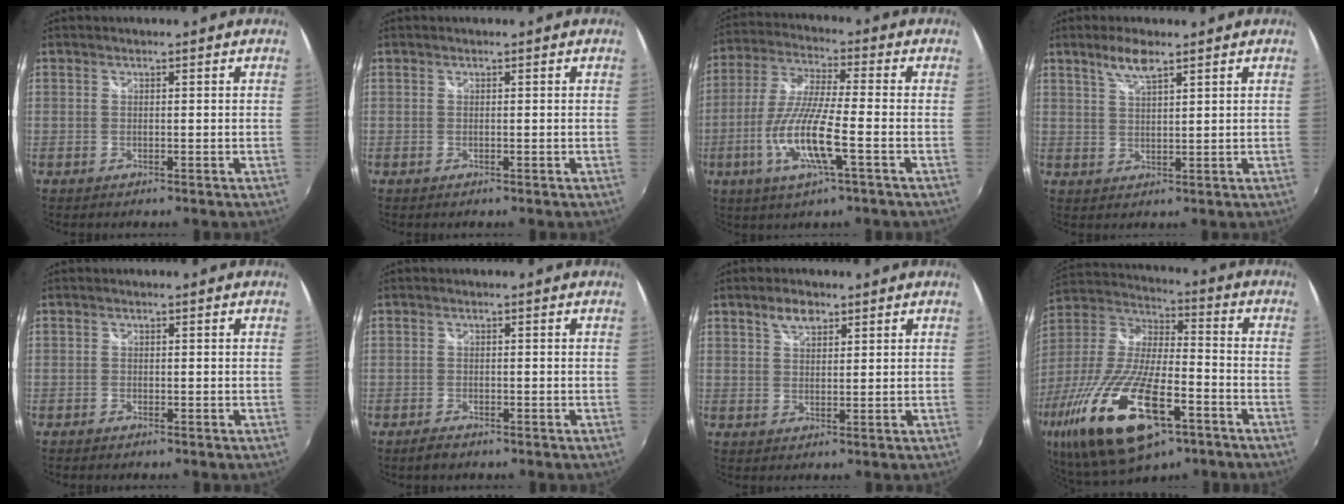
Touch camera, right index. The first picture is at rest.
{"total": 0.0}
{"total": 12.9, "force": [-4.3, 1.7, 12.0], "torque": [-0.251, -0.012, -0.084]}
{"total": 4.5, "force": [3.1, 1.0, 3.1], "torque": [-0.059, 0.005, 0.060]}
{"total": 0.7, "force": [-0.6, 0.3, 0.2], "torque": [-0.006, -0.002, -0.014]}
{"total": 2.1, "force": [-1.6, 0.8, 1.0], "torque": [-0.024, -0.006, -0.031]}
{"total": 3.7, "force": [2.3, 2.0, 2.1], "torque": [-0.034, 0.008, 0.042]}
{"total": 27.8, "force": [-13.3, 10.6, 22.1], "torque": [-0.459, -0.068, -0.233]}